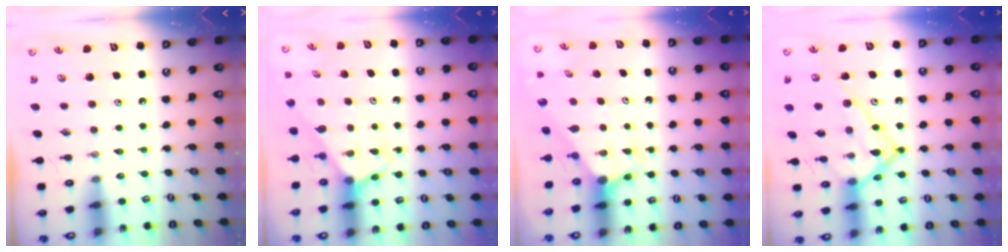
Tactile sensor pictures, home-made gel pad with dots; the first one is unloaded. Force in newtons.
{"total": 2.7, "press": 2.7, "slide": 0.1}
{"total": 2.7, "press": 2.7, "slide": 0.0}
{"total": 18.8, "press": 18.8, "slide": 1.1}